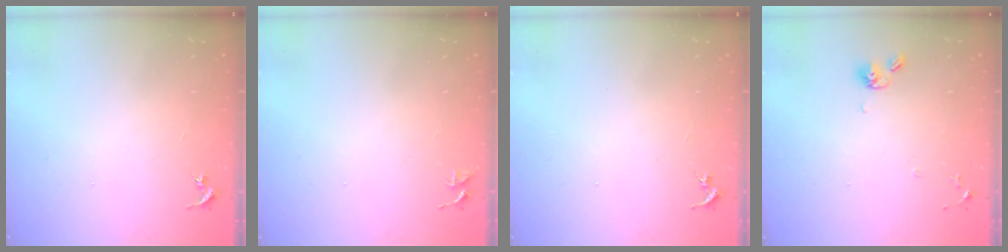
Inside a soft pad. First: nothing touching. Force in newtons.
{"total": 3.7, "press": 3.7, "slide": 0.3}
{"total": 0.0}
{"total": 7.1, "press": 6.8, "slide": 2.1}